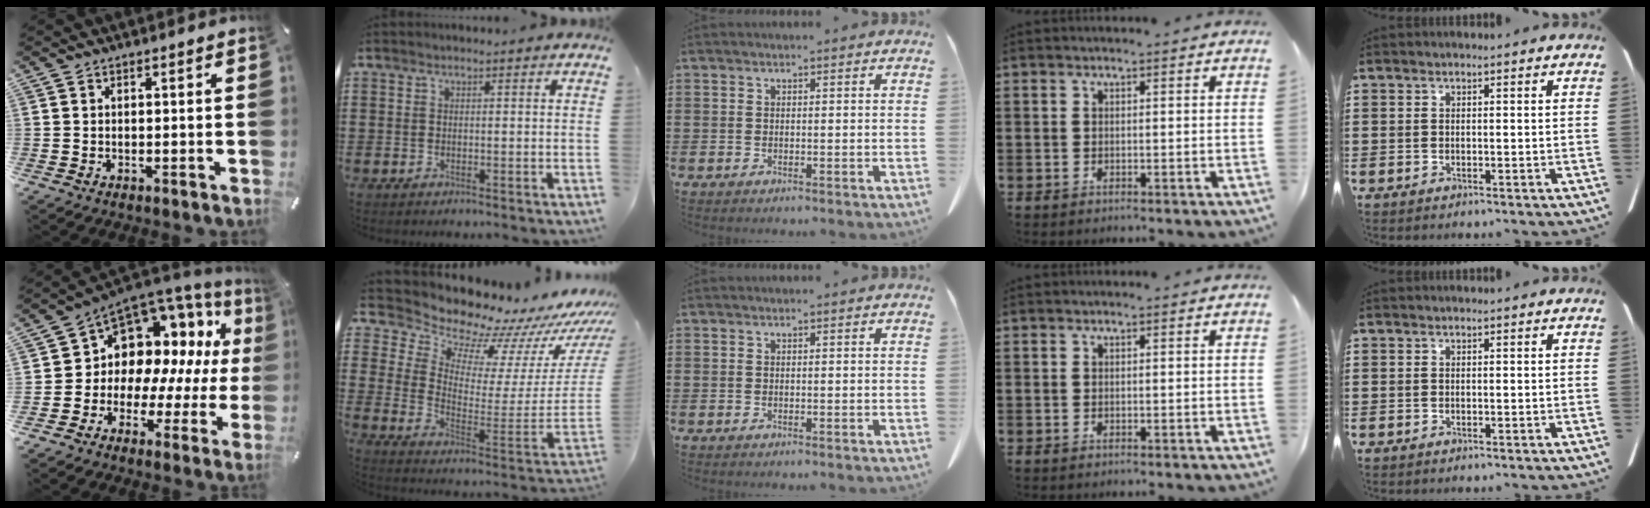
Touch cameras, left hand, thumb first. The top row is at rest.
{"thumb": {"total": 10.4, "force": [4.5, 8.7, 3.6], "torque": [-0.066, -0.066, 0.091]}, "index": {"total": 7.8, "force": [7.4, 2.4, 0.5], "torque": [-0.021, -0.102, 0.113]}}